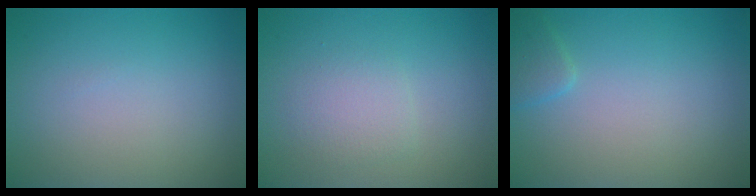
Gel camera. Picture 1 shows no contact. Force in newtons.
{"total": 1.9, "press": 1.9, "slide": 0.1}
{"total": 1.4, "press": 1.4, "slide": 0.1}